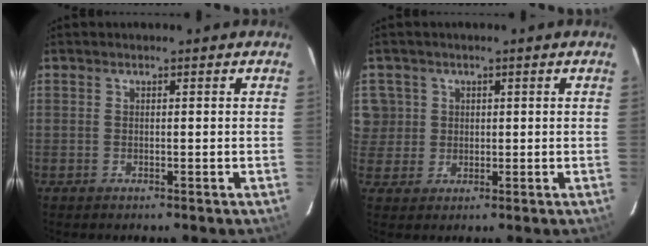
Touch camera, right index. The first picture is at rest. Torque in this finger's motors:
{"motor_torque": [0.05, 0.03, 0.01, -0.02]}